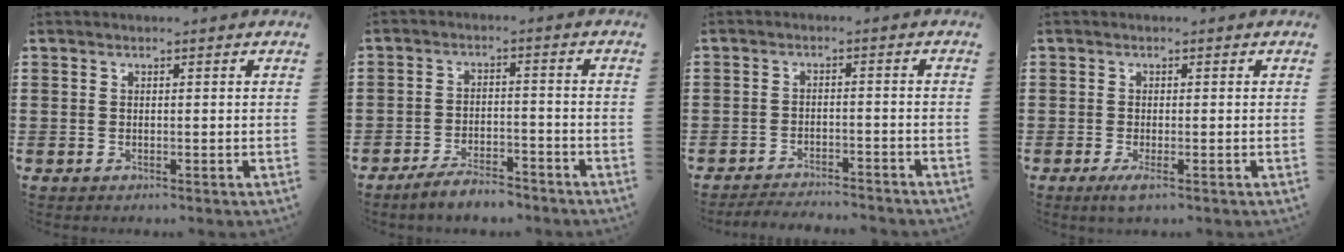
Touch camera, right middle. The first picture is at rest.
{"total": 4.6, "force": [-4.2, 0.8, 1.7], "torque": [-0.034, 0.004, -0.084]}
{"total": 3.2, "force": [-3.2, 0.1, 0.4], "torque": [-0.009, 0.001, -0.066]}
{"total": 1.3, "force": [-0.6, 0.2, 1.2], "torque": [-0.021, -0.005, -0.010]}